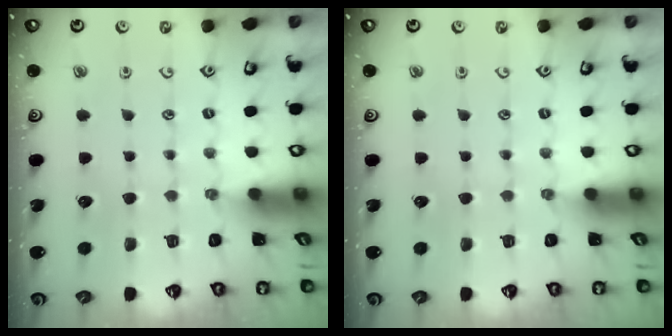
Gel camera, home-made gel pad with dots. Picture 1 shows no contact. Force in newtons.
{"total": 0.0}